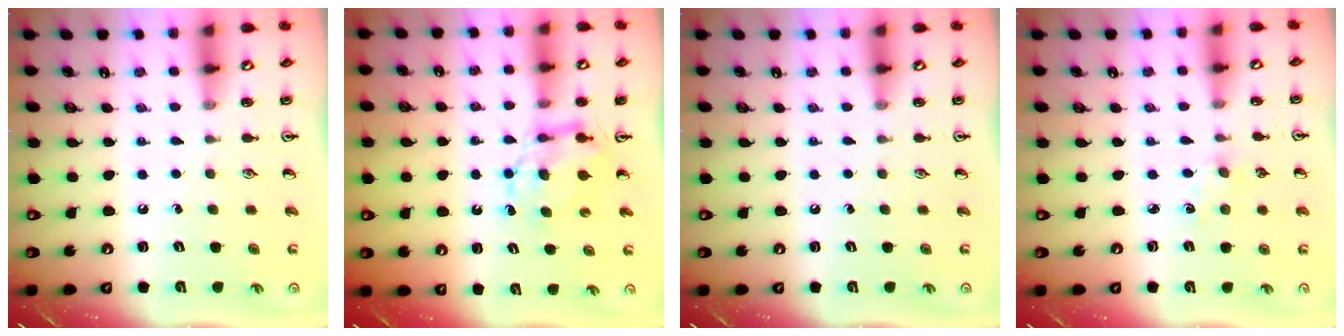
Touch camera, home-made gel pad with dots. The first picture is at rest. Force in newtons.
{"total": 5.9, "press": 5.9, "slide": 0.3}
{"total": 0.0}
{"total": 1.4, "press": 1.3, "slide": 0.3}